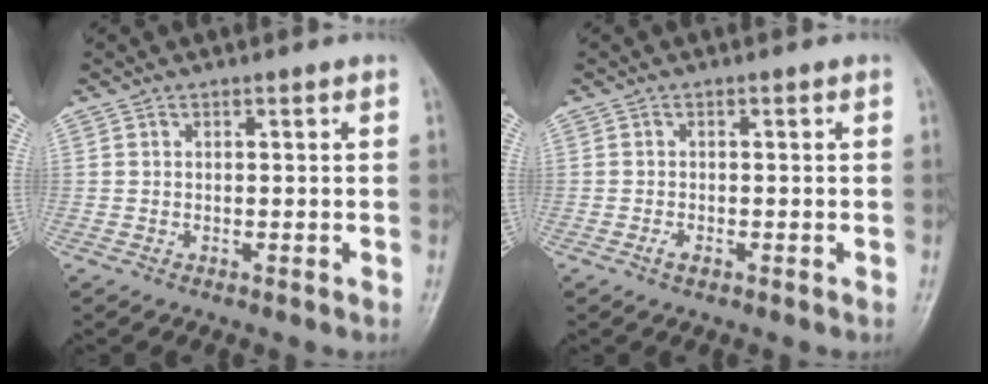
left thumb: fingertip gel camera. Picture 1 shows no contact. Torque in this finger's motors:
{"motor_torque": [-0.18, 0.18, 0.24, 0.15, 0.00]}